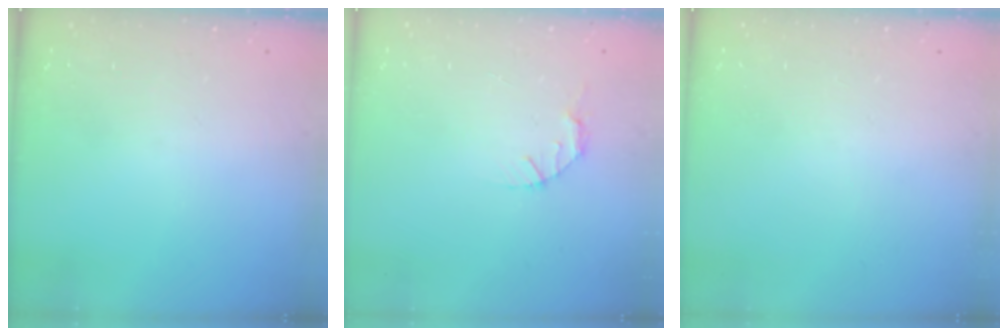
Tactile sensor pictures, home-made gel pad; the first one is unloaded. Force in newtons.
{"total": 2.8, "press": 2.8, "slide": 0.4}
{"total": 0.0}